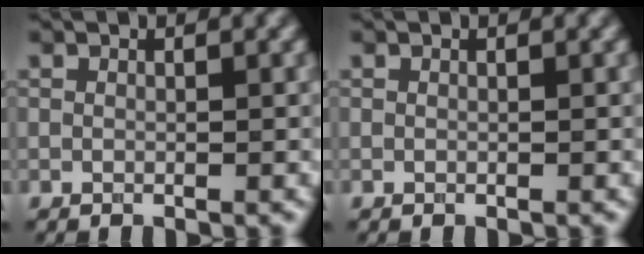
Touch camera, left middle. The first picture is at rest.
{"total": 0.0}